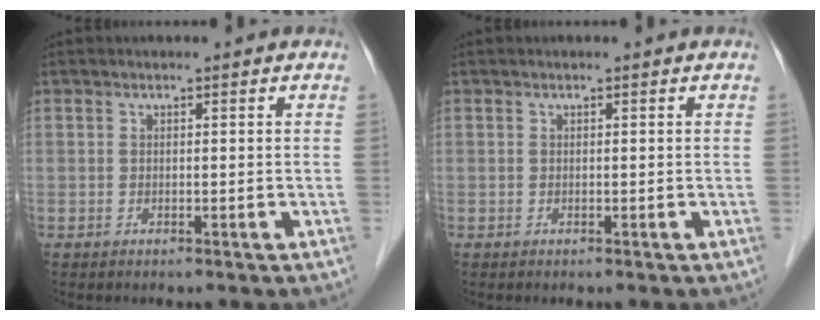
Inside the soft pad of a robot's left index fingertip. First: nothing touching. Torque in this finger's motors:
{"motor_torque": [0.00, 0.00, 0.00, 0.00]}